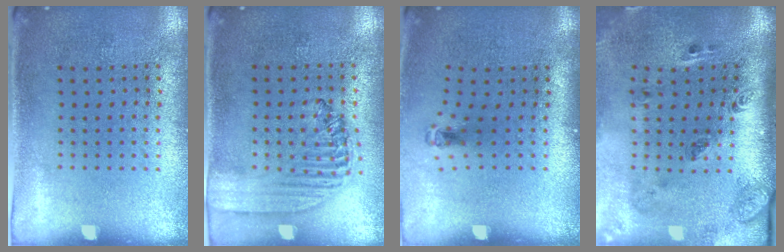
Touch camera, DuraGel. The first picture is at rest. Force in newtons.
{"total": 1.5, "press": 1.4, "slide": 0.5}
{"total": 0.7, "press": 0.4, "slide": 0.6}
{"total": 3.4, "press": 2.0, "slide": 2.7}